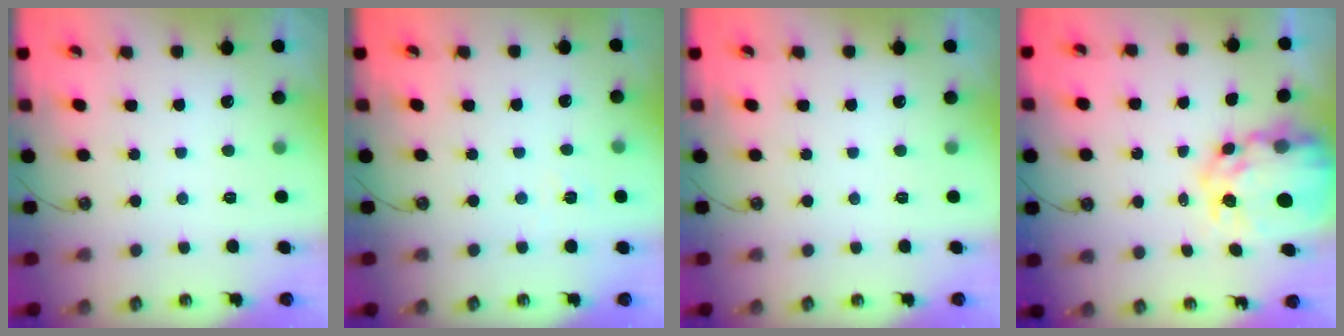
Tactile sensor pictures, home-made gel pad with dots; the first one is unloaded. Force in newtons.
{"total": 2.6, "press": 2.6, "slide": 0.2}
{"total": 0.0}
{"total": 12.7, "press": 12.7, "slide": 1.2}